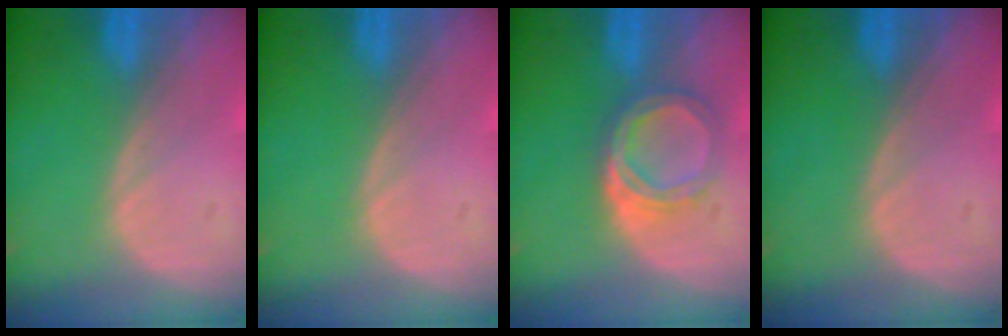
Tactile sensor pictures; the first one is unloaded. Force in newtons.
{"total": 0.0}
{"total": 5.7, "press": 5.0, "slide": 2.7}
{"total": 0.0}